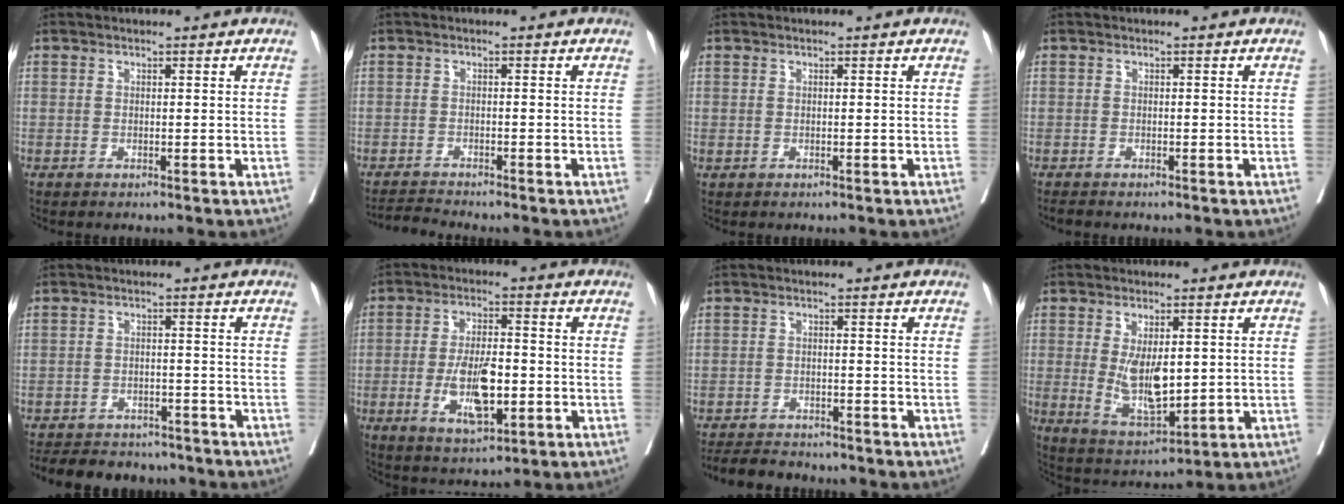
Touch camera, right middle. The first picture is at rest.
{"total": 2.3, "force": [-2.2, -0.8, -0.2], "torque": [-0.002, -0.018, -0.039]}
{"total": 0.0}
{"total": 0.9, "force": [-0.8, 0.1, 0.2], "torque": [-0.011, -0.004, -0.015]}
{"total": 11.2, "force": [-9.9, 4.3, 2.8], "torque": [-0.051, 0.004, -0.129]}
{"total": 9.2, "force": [-2.2, 3.1, 8.3], "torque": [-0.158, -0.006, -0.031]}
{"total": 6.3, "force": [-6.0, 1.4, 1.3], "torque": [-0.016, -0.013, -0.094]}
{"total": 8.4, "force": [0.5, 3.3, 7.7], "torque": [-0.151, -0.016, 0.021]}